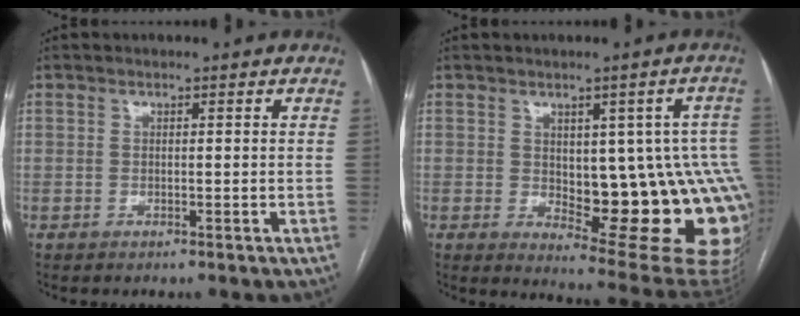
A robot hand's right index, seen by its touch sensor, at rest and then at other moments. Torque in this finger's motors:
{"motor_torque": [1.73, -0.41, 0.39, 0.08]}